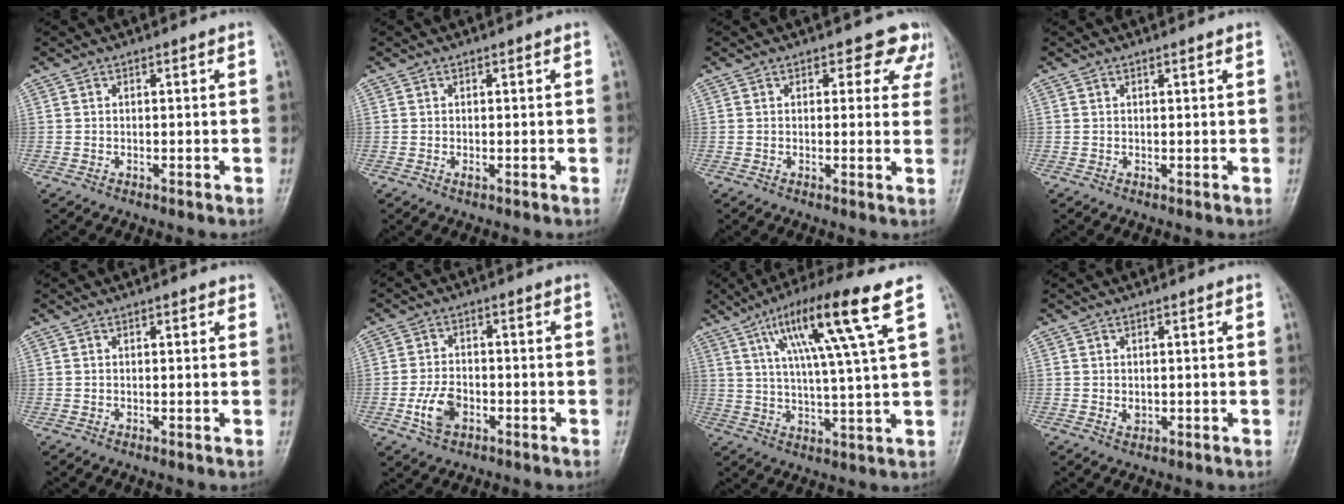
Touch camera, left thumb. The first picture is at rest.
{"total": 0.7, "force": [0.1, 0.4, 0.6], "torque": [-0.009, -0.002, 0.002]}
{"total": 6.1, "force": [4.6, 3.5, 1.8], "torque": [0.023, -0.021, 0.036]}
{"total": 0.7, "force": [0.5, 0.1, 0.4], "torque": [-0.008, -0.002, 0.008]}
{"total": 1.2, "force": [0.8, 0.5, 0.8], "torque": [-0.008, -0.002, 0.008]}
{"total": 6.1, "force": [-2.2, 3.9, 4.2], "torque": [-0.079, 0.009, -0.042]}
{"total": 15.8, "force": [7.3, 0.7, 14.0], "torque": [-0.245, -0.013, 0.123]}
{"total": 1.5, "force": [0.1, 1.1, 1.0], "torque": [-0.013, -0.002, 0.006]}